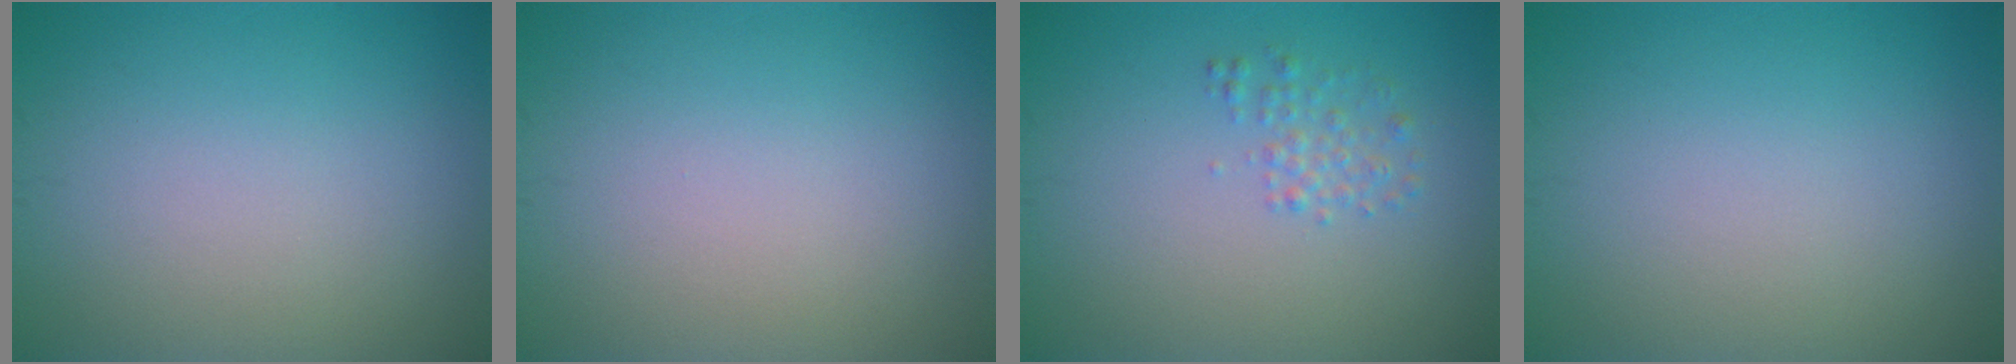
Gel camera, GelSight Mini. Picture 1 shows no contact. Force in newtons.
{"total": 0.0}
{"total": 1.5, "press": 1.5, "slide": 0.1}
{"total": 0.0}